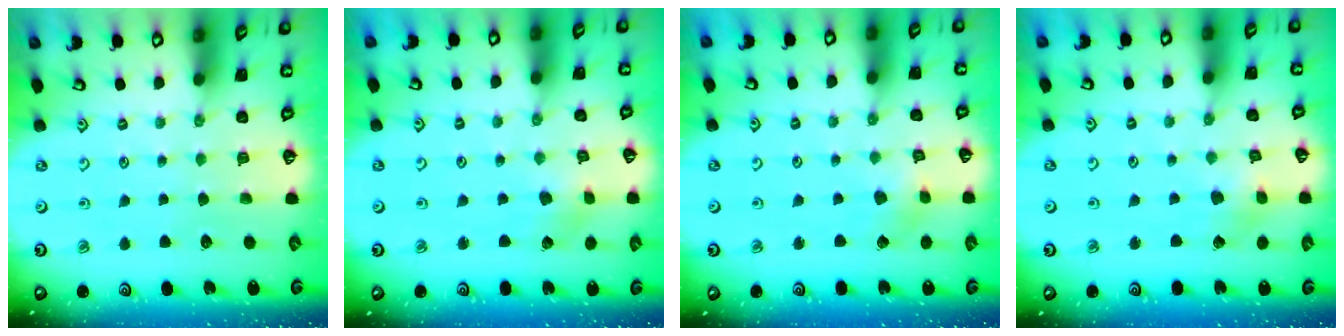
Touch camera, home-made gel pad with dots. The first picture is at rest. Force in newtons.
{"total": 2.4, "press": 2.3, "slide": 0.5}
{"total": 3.4, "press": 3.4, "slide": 0.4}
{"total": 3.6, "press": 3.6, "slide": 0.4}